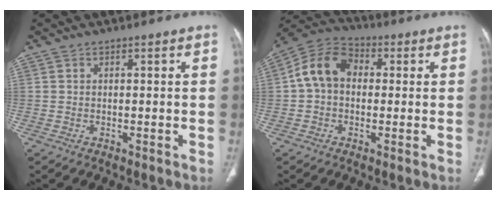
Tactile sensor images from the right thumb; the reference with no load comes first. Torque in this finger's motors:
{"motor_torque": [-0.35, 0.38, 0.37, -0.30, 0.09]}